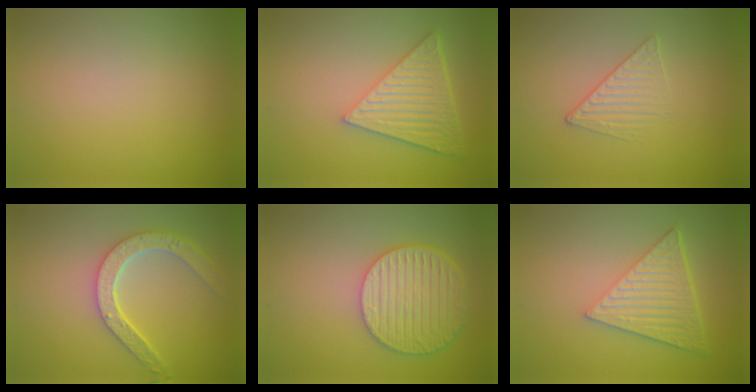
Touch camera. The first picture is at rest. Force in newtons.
{"total": 6.1, "press": 4.6, "slide": 4.0}
{"total": 1.6, "press": 1.0, "slide": 1.2}
{"total": 4.6, "press": 3.7, "slide": 2.7}
{"total": 5.7, "press": 4.8, "slide": 3.1}
{"total": 6.7, "press": 4.8, "slide": 4.7}